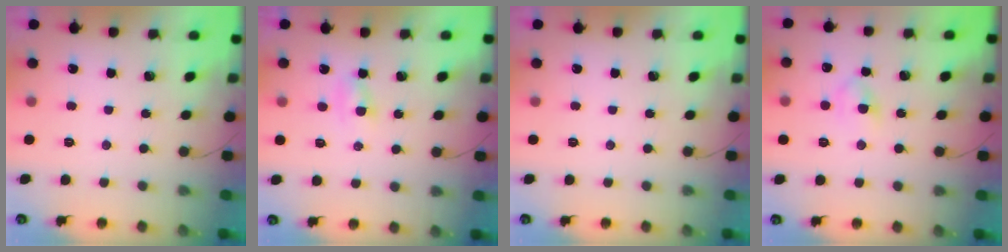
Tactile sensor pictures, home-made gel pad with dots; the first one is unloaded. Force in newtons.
{"total": 1.6, "press": 1.4, "slide": 0.7}
{"total": 0.0}
{"total": 5.0, "press": 4.7, "slide": 1.7}